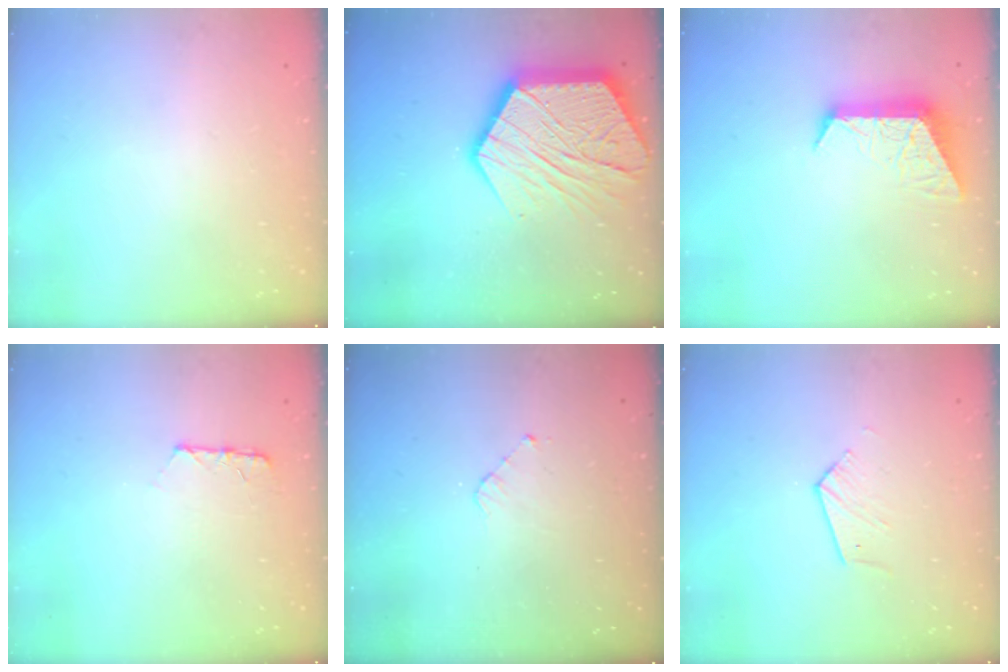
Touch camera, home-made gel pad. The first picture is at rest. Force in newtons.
{"total": 23.5, "press": 23.4, "slide": 2.1}
{"total": 10.9, "press": 10.9, "slide": 0.7}
{"total": 5.9, "press": 5.9, "slide": 0.5}
{"total": 3.0, "press": 2.9, "slide": 0.2}
{"total": 4.1, "press": 4.1, "slide": 0.4}